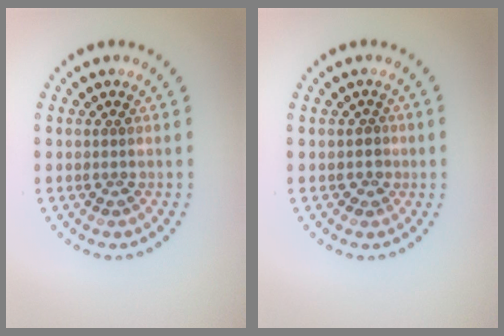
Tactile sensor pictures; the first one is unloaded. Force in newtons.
{"total": 0.8, "press": 0.5, "slide": 0.6}